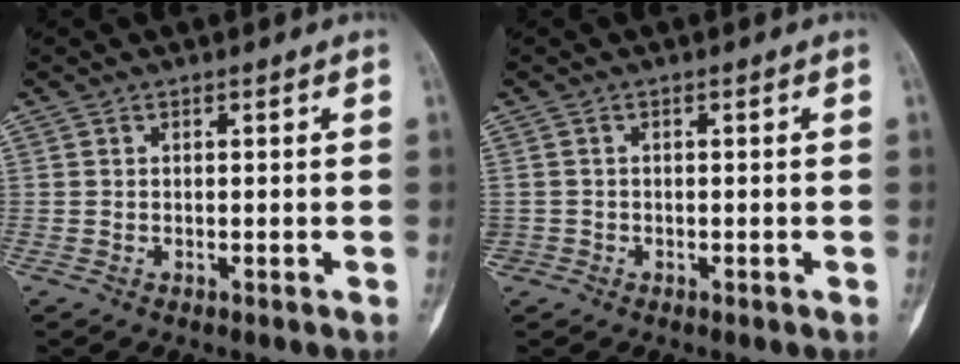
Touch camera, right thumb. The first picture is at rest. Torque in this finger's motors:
{"motor_torque": [2.43, 2.58, 2.35, -0.42, 0.98]}